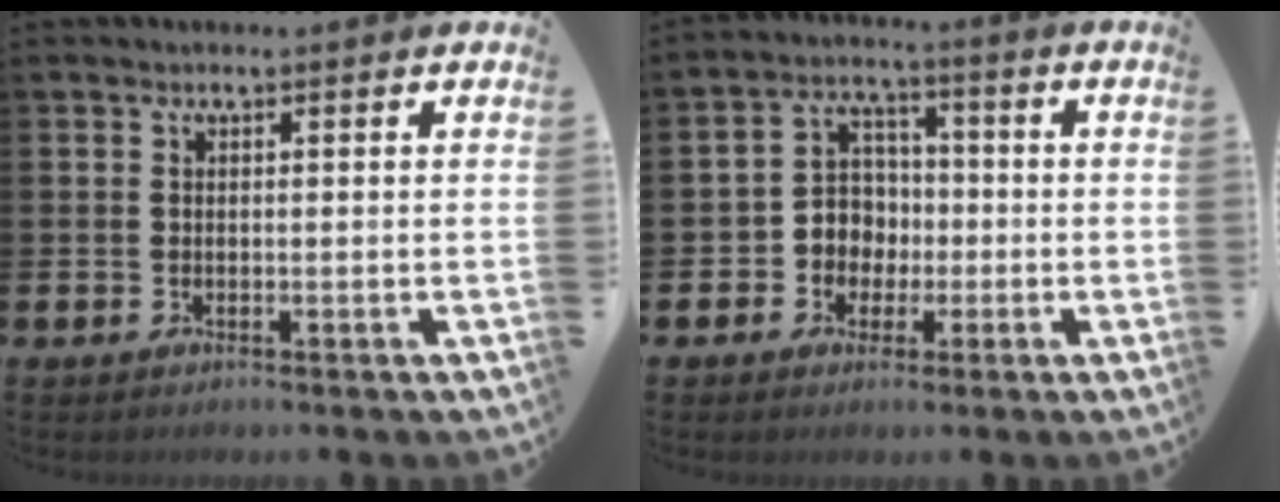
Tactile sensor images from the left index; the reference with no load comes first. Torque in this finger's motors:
{"motor_torque": [0.24, 0.03, 0.05, 0.00]}